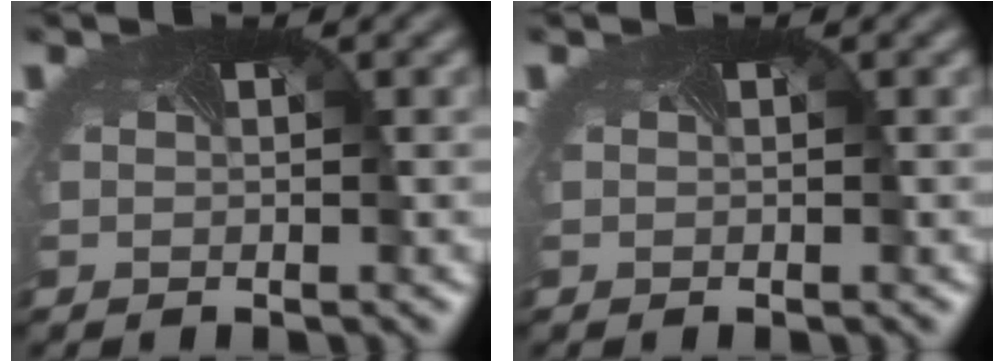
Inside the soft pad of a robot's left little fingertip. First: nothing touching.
{"total": 0.0}